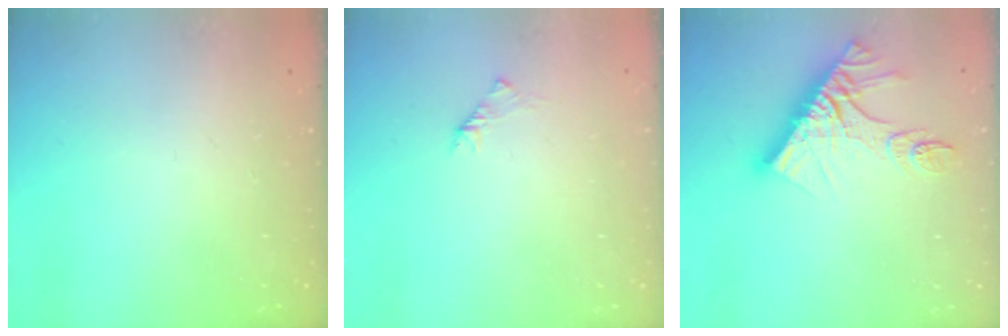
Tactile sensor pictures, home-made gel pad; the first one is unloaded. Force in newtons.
{"total": 1.6, "press": 1.4, "slide": 0.6}
{"total": 13.6, "press": 13.6, "slide": 1.1}